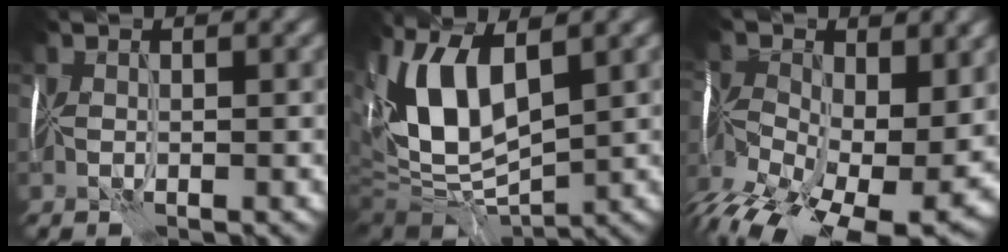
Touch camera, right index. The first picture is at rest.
{"total": 9.8, "force": [2.1, 5.4, 8.0], "torque": [-0.180, 0.010, 0.029]}
{"total": 17.5, "force": [-6.7, 10.6, 12.2], "torque": [-0.226, -0.018, -0.082]}